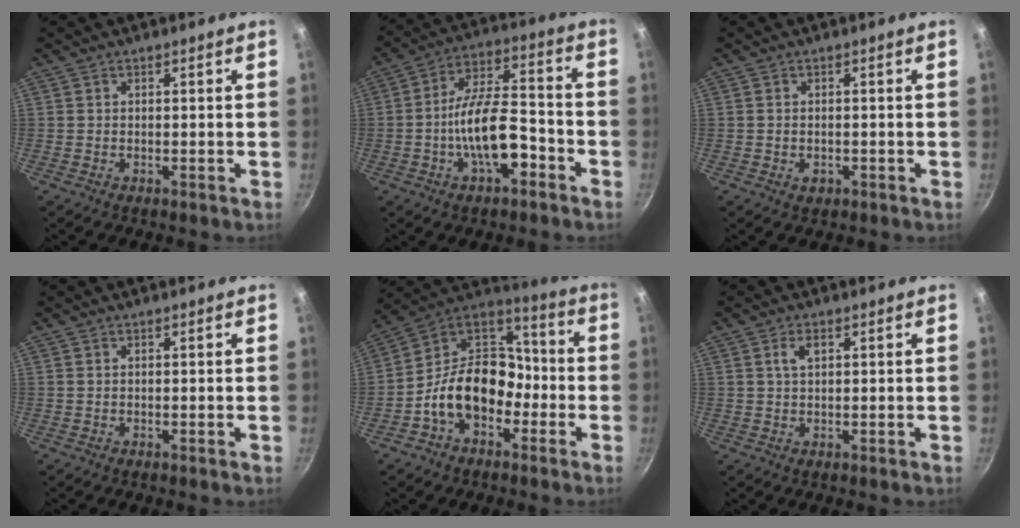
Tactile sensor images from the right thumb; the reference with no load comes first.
{"total": 13.3, "force": [-4.8, 5.7, 11.0], "torque": [-0.166, 0.046, -0.088]}
{"total": 1.5, "force": [-0.5, 1.1, 1.0], "torque": [-0.015, -0.001, -0.006]}
{"total": 0.0}
{"total": 16.6, "force": [-5.6, 11.7, 10.4], "torque": [-0.123, 0.071, -0.117]}
{"total": 2.7, "force": [0.9, 1.4, 2.0], "torque": [-0.029, 0.003, 0.017]}